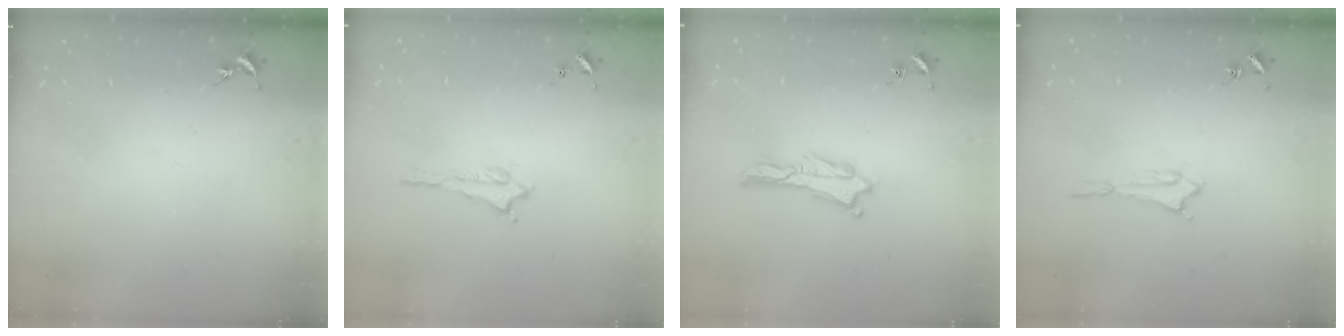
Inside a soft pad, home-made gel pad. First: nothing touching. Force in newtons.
{"total": 0.6, "press": 0.6, "slide": 0.2}
{"total": 0.6, "press": 0.5, "slide": 0.2}
{"total": 1.6, "press": 1.6, "slide": 0.1}